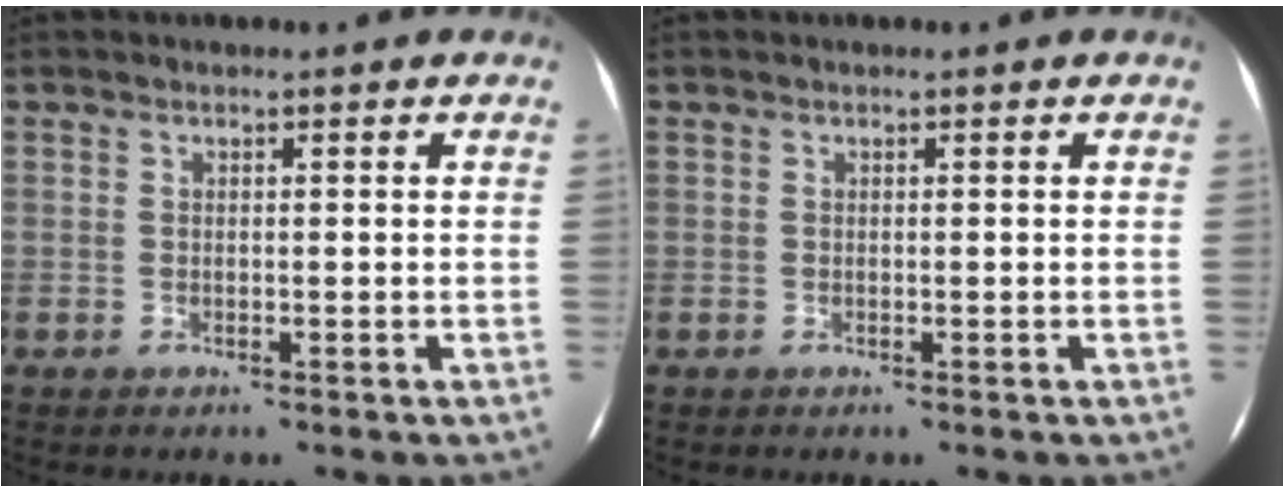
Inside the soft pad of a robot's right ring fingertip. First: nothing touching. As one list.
[{"total": 0.0}]